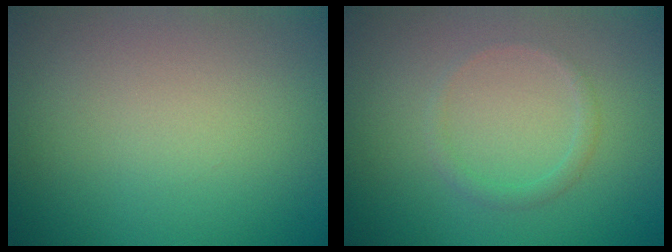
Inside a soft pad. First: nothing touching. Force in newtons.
{"total": 1.1, "press": 1.1, "slide": 0.1}